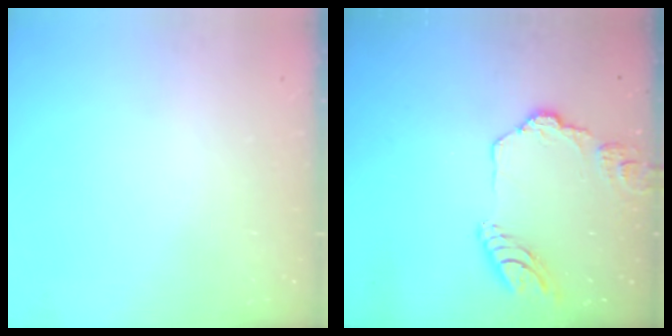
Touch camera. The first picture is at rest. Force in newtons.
{"total": 13.0, "press": 13.0, "slide": 1.1}